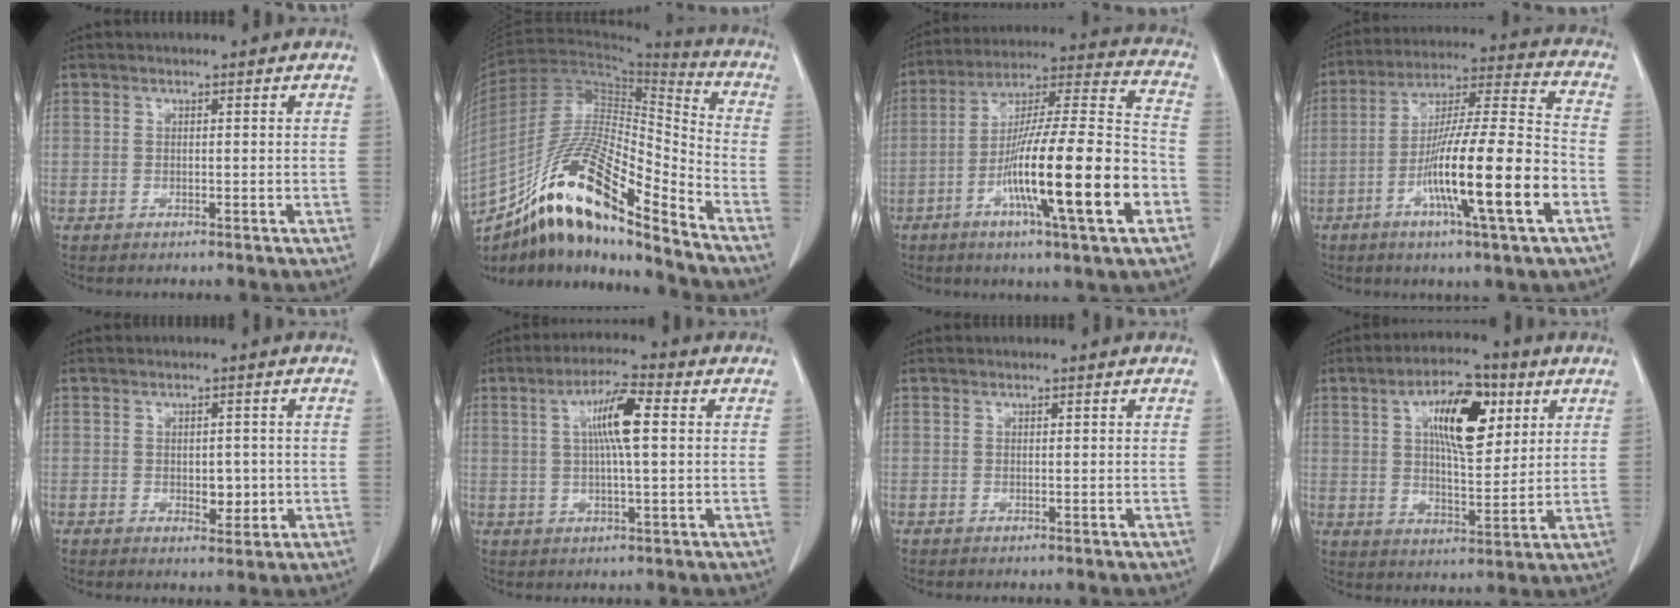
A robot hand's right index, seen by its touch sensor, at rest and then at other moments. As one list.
[{"total": 21.6, "force": [-15.1, 2.9, 15.1], "torque": [-0.291, -0.011, -0.274]}, {"total": 21.7, "force": [-7.4, 1.2, 20.4], "torque": [-0.324, -0.010, -0.122]}, {"total": 18.4, "force": [-6.5, 0.5, 17.2], "torque": [-0.295, -0.008, -0.108]}, {"total": 3.3, "force": [-0.3, 1.9, 2.7], "torque": [-0.029, 0.001, 0.007]}, {"total": 7.5, "force": [1.6, 0.6, 7.3], "torque": [-0.135, 0.009, 0.026]}, {"total": 0.0}, {"total": 18.3, "force": [6.7, 9.3, 14.2], "torque": [-0.224, 0.027, 0.107]}]